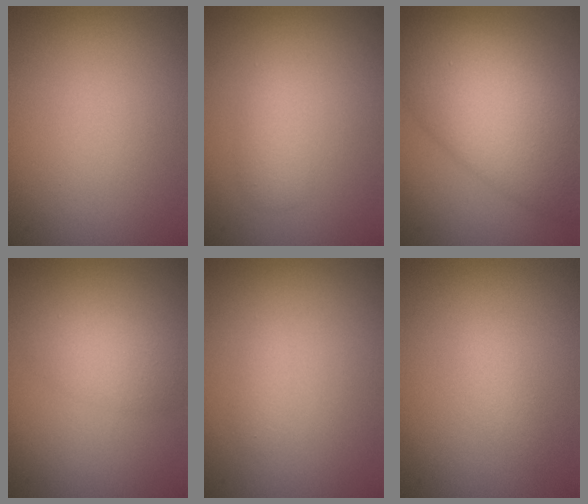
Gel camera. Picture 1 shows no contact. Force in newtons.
{"total": 1.4, "press": 1.4, "slide": 0.0}
{"total": 10.6, "press": 10.6, "slide": 0.5}
{"total": 2.7, "press": 2.7, "slide": 0.2}
{"total": 0.7, "press": 0.7, "slide": 0.0}
{"total": 1.1, "press": 1.1, "slide": 0.0}